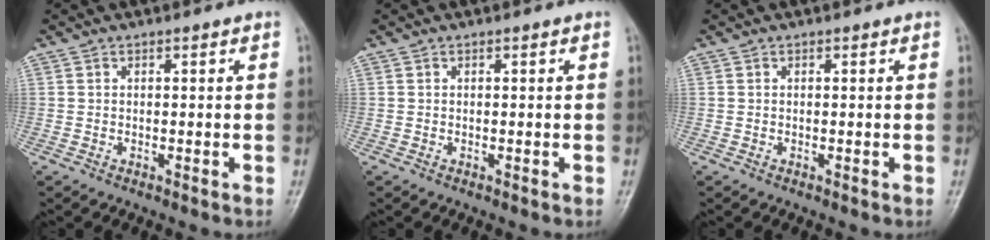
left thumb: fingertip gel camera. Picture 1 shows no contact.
{"total": 0.0}
{"total": 0.0}